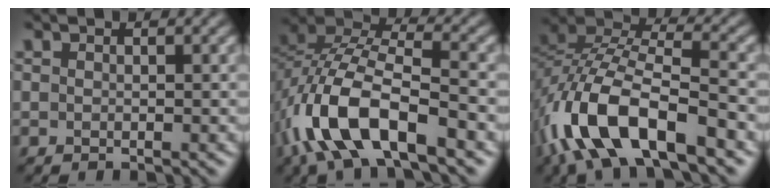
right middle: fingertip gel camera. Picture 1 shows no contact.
{"total": 11.0, "force": [-5.4, 4.8, 8.2], "torque": [-0.177, 0.005, -0.108]}
{"total": 12.1, "force": [-6.5, 5.0, 8.8], "torque": [-0.186, 0.000, -0.129]}